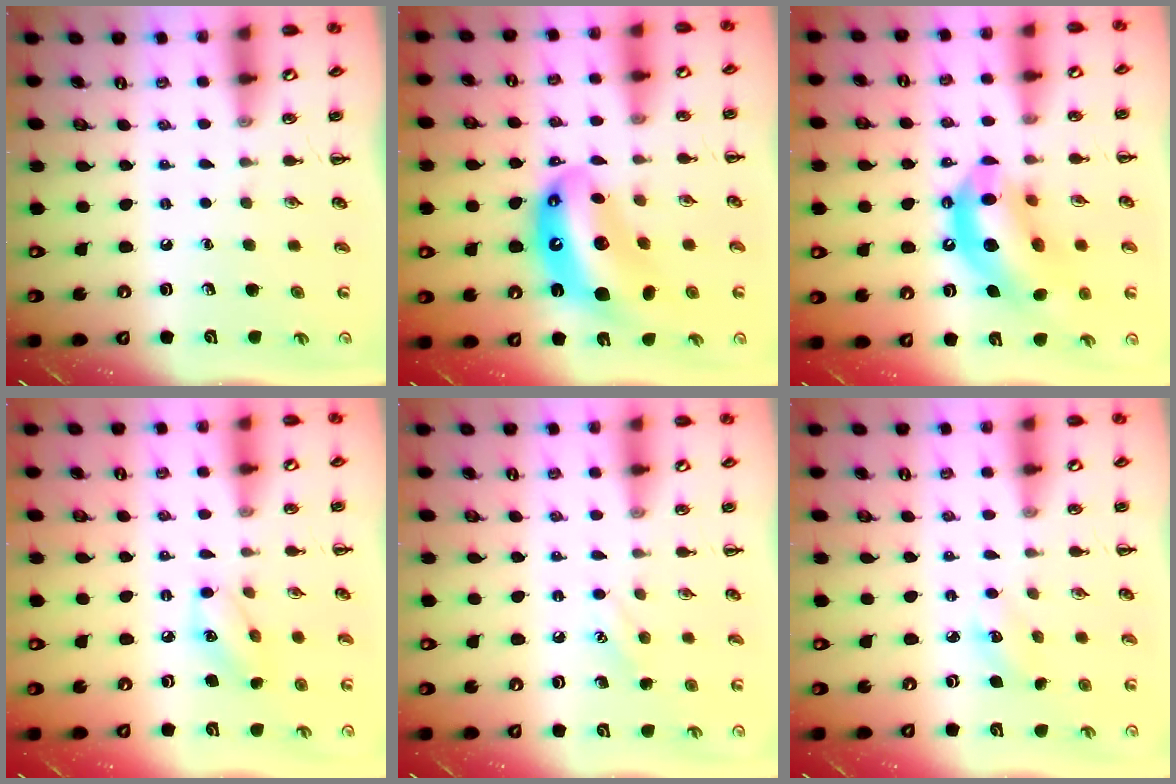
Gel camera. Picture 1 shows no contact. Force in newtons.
{"total": 15.4, "press": 14.7, "slide": 4.6}
{"total": 15.8, "press": 15.2, "slide": 4.0}
{"total": 6.8, "press": 6.8, "slide": 0.7}
{"total": 6.9, "press": 6.7, "slide": 1.7}
{"total": 3.6, "press": 3.5, "slide": 0.8}